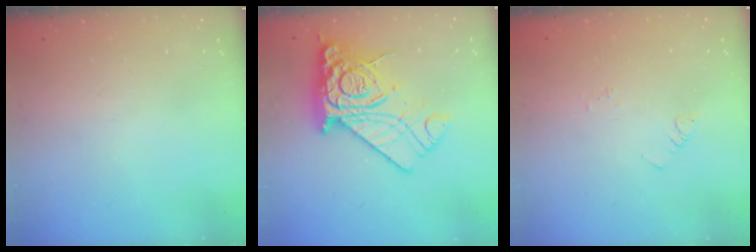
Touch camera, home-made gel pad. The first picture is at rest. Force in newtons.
{"total": 21.4, "press": 21.3, "slide": 2.0}
{"total": 2.5, "press": 2.5, "slide": 0.4}